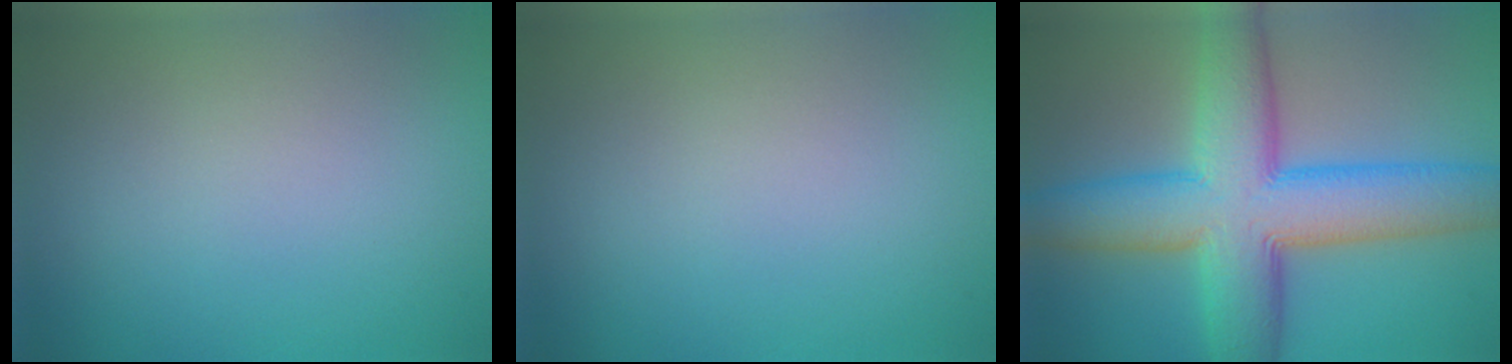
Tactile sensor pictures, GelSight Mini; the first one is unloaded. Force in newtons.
{"total": 0.0}
{"total": 11.6, "press": 11.6, "slide": 0.3}